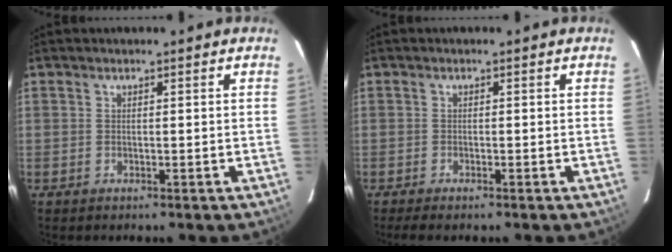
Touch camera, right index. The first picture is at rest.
{"total": 2.2, "force": [-1.8, 0.2, 1.2], "torque": [-0.029, -0.008, -0.034]}